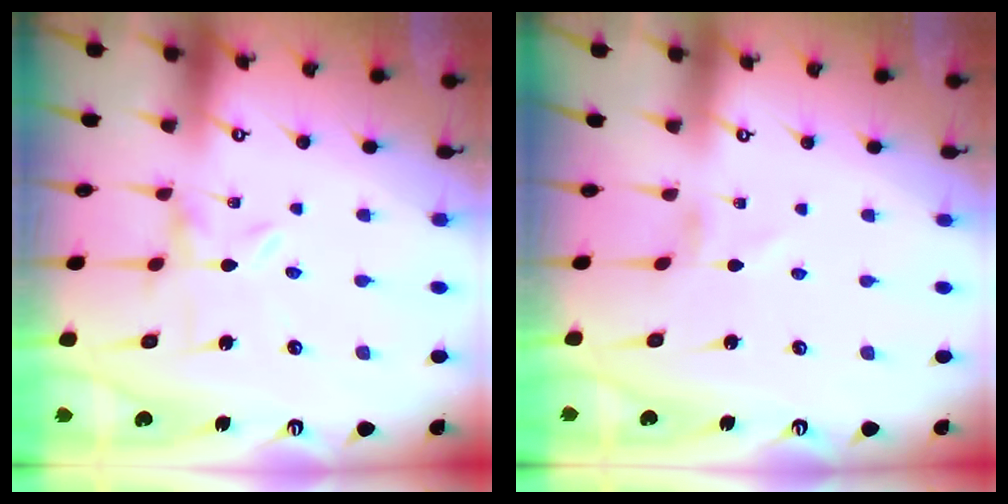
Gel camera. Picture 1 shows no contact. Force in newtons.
{"total": 0.9, "press": 0.8, "slide": 0.1}